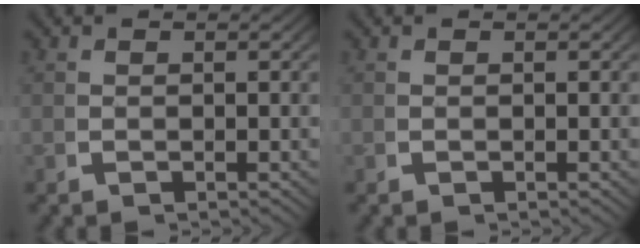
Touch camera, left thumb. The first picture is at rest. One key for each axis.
{"total": 0.0}